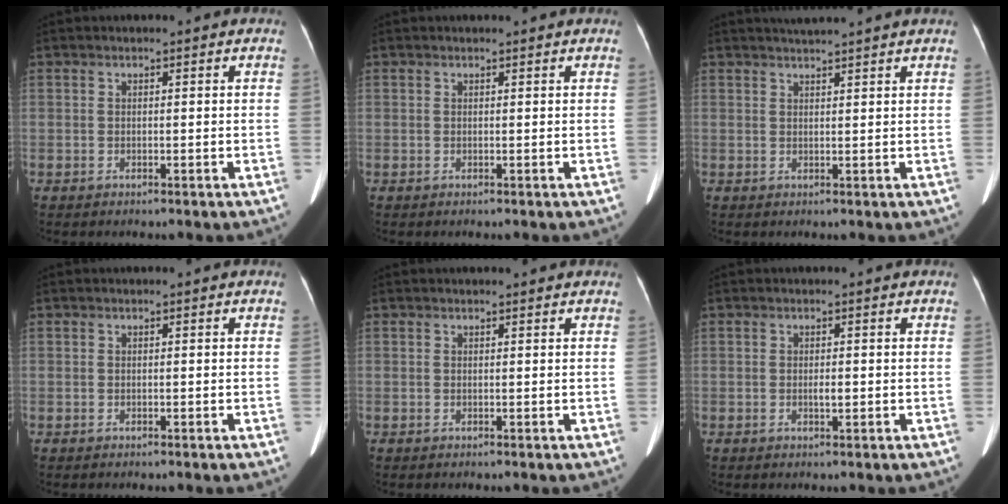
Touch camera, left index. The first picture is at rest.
{"total": 1.1, "force": [1.1, 0.1, 0.2], "torque": [-0.008, 0.007, 0.013]}
{"total": 4.5, "force": [4.1, -0.7, 1.7], "torque": [-0.024, 0.022, 0.057]}
{"total": 0.0}
{"total": 2.1, "force": [2.0, 0.3, 0.6], "torque": [-0.011, 0.011, 0.021]}
{"total": 0.9, "force": [0.0, 0.3, 0.9], "torque": [-0.014, -0.001, 0.000]}